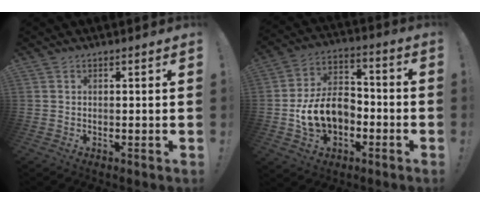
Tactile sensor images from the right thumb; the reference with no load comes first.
{"total": 14.7, "force": [-3.3, 11.1, 9.2], "torque": [-0.158, 0.022, -0.056]}